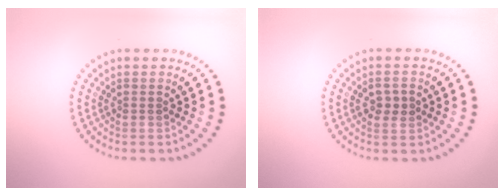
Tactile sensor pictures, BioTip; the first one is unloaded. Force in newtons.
{"total": 1.9, "press": 1.9, "slide": 0.2}